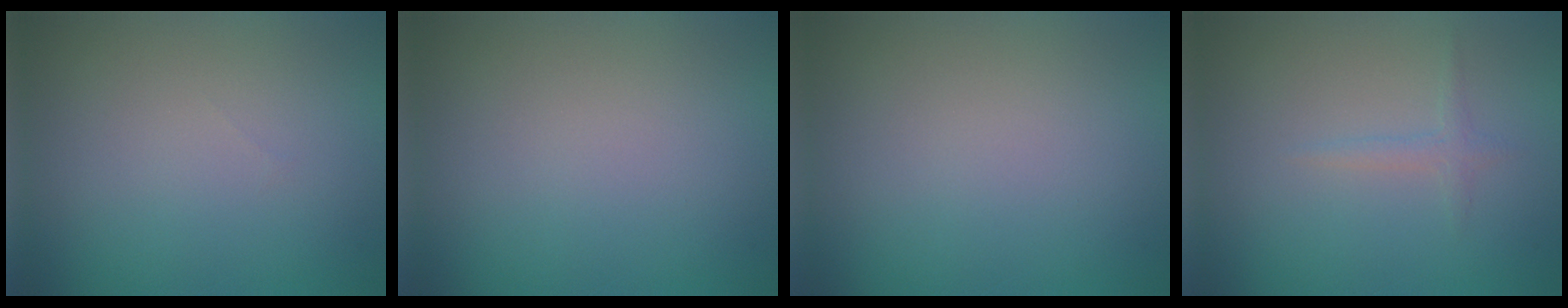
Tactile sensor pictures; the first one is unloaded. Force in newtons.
{"total": 0.0}
{"total": 0.0}
{"total": 1.0, "press": 1.0, "slide": 0.1}